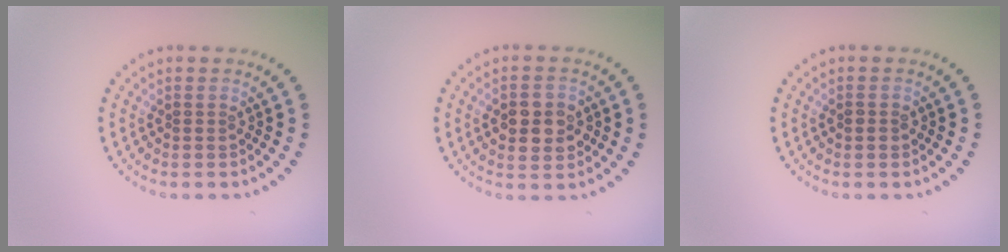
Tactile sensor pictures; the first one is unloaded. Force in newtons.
{"total": 3.9, "press": 3.9, "slide": 0.2}
{"total": 0.9, "press": 0.9, "slide": 0.0}